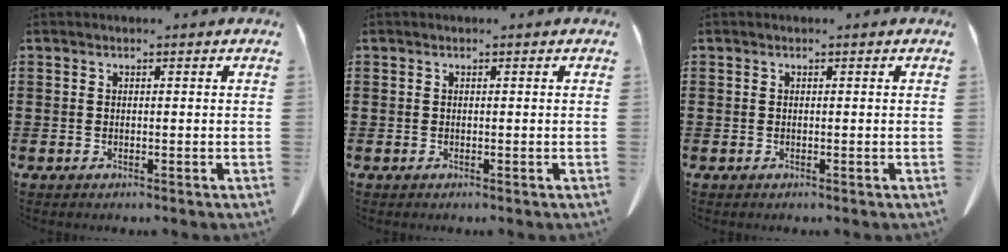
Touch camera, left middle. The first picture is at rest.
{"total": 0.0}
{"total": 0.0}